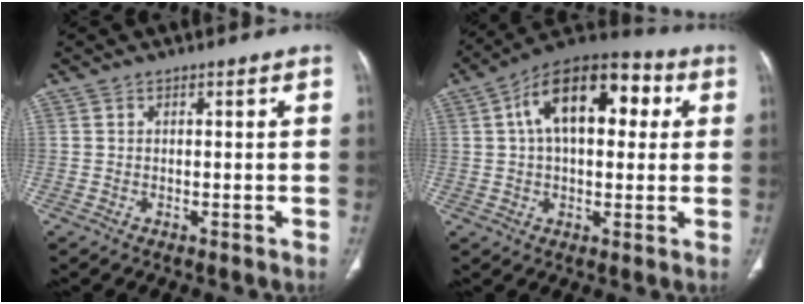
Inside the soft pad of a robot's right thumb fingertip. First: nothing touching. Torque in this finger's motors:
{"motor_torque": [2.06, 2.95, 1.54, -0.11, 0.16]}